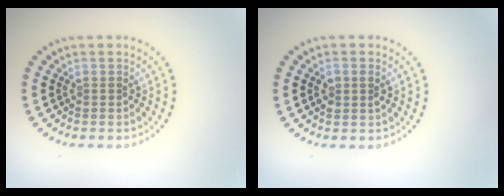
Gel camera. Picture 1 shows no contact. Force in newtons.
{"total": 1.4, "press": 1.3, "slide": 0.3}